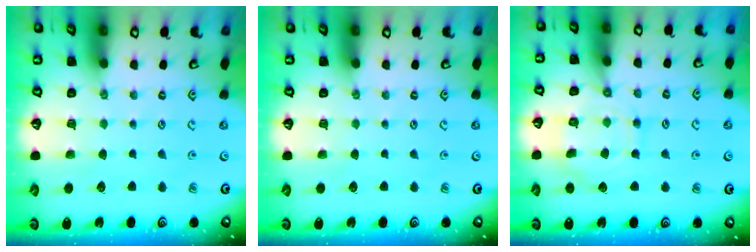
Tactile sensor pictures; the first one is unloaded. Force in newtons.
{"total": 0.0}
{"total": 11.2, "press": 11.1, "slide": 0.7}